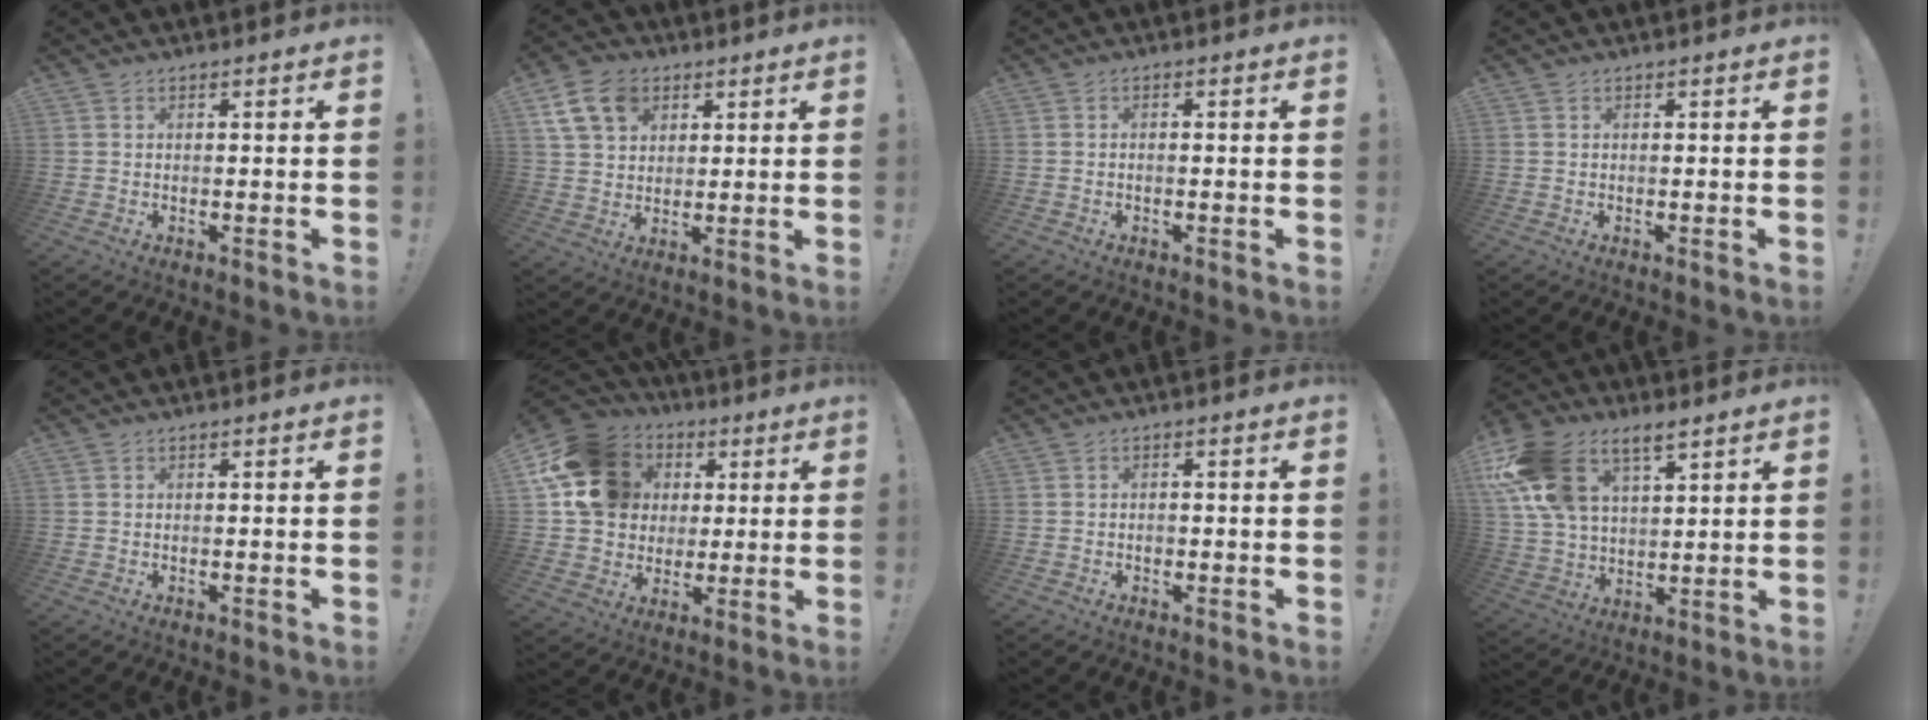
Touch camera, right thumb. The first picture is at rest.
{"total": 11.7, "force": [5.7, 8.5, 5.6], "torque": [-0.092, -0.017, 0.114]}
{"total": 0.5, "force": [-0.3, 0.0, 0.4], "torque": [-0.007, -0.001, -0.005]}
{"total": 0.0}
{"total": 0.0}
{"total": 18.7, "force": [5.1, 15.6, 9.0], "torque": [-0.149, -0.006, 0.114]}
{"total": 0.8, "force": [-0.5, 0.6, 0.4], "torque": [-0.006, 0.002, -0.008]}
{"total": 16.5, "force": [9.1, 9.9, 9.5], "torque": [-0.195, -0.035, 0.175]}